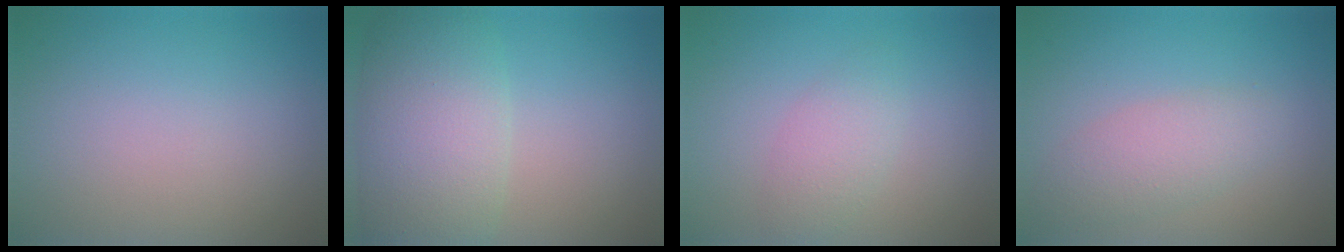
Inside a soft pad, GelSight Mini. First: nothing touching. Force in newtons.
{"total": 8.3, "press": 8.3, "slide": 0.4}
{"total": 2.4, "press": 2.4, "slide": 0.0}
{"total": 3.2, "press": 3.2, "slide": 0.3}